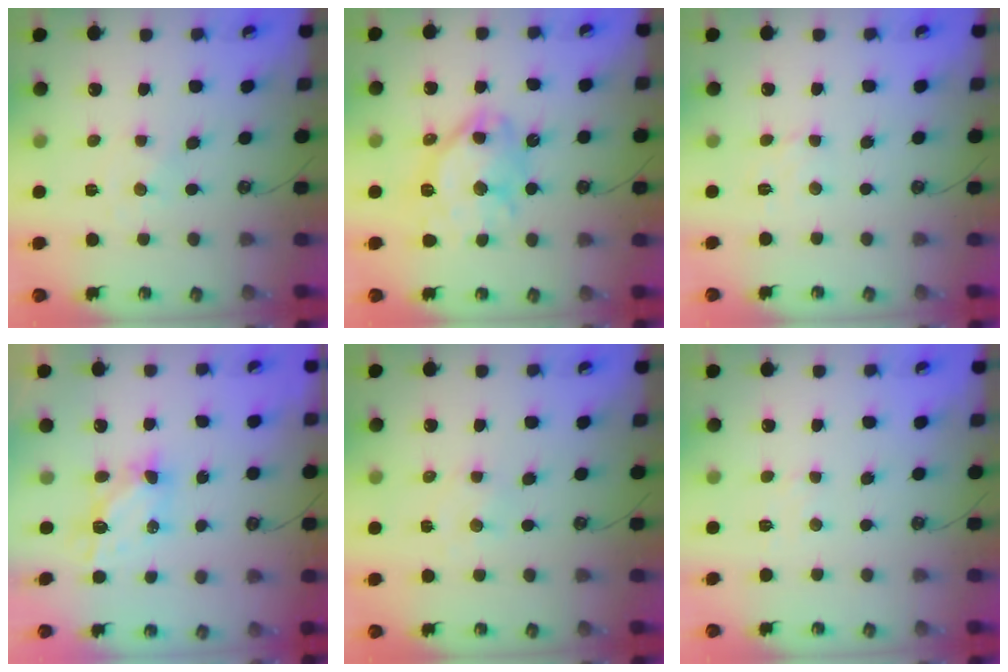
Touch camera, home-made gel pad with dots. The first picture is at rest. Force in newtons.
{"total": 16.6, "press": 16.5, "slide": 1.4}
{"total": 2.8, "press": 2.7, "slide": 0.6}
{"total": 6.0, "press": 6.0, "slide": 0.5}
{"total": 1.3, "press": 1.3, "slide": 0.2}
{"total": 2.8, "press": 2.8, "slide": 0.4}